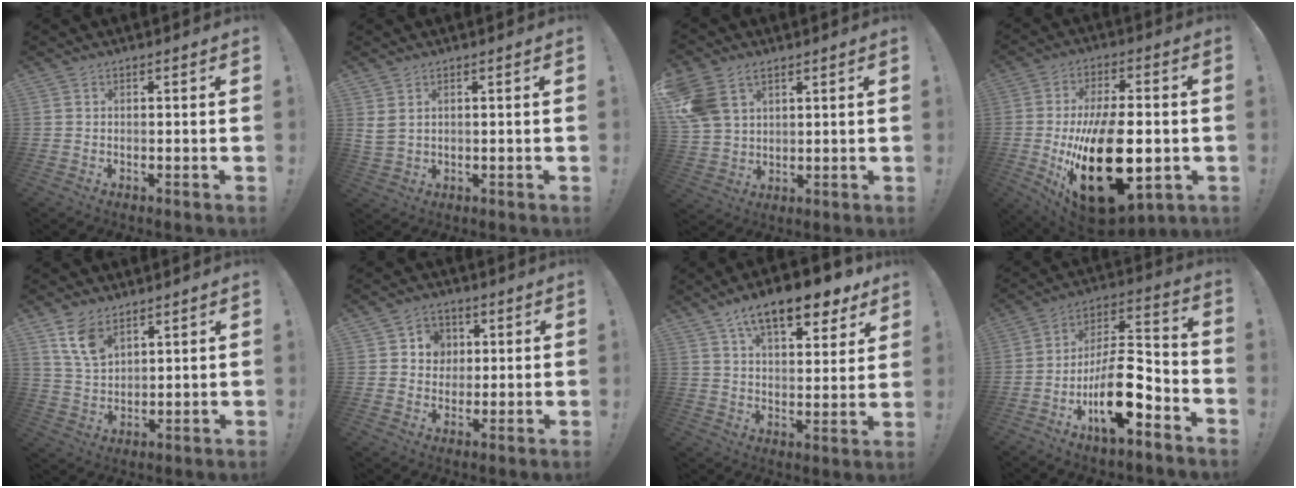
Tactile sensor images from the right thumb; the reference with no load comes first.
{"total": 3.0, "force": [1.8, 1.5, 1.9], "torque": [-0.041, -0.002, 0.037]}
{"total": 9.8, "force": [5.1, 6.9, 4.7], "torque": [-0.099, -0.013, 0.104]}
{"total": 29.2, "force": [-4.5, 14.9, 24.7], "torque": [-0.427, 0.001, -0.051]}
{"total": 9.0, "force": [6.0, 4.9, 4.7], "torque": [-0.093, -0.022, 0.118]}
{"total": 6.9, "force": [1.6, 6.6, 1.6], "torque": [-0.025, -0.007, 0.033]}
{"total": 14.2, "force": [9.4, 5.3, 9.3], "torque": [-0.137, -0.058, 0.156]}
{"total": 17.9, "force": [-8.1, 7.0, 14.4], "torque": [-0.253, 0.048, -0.128]}